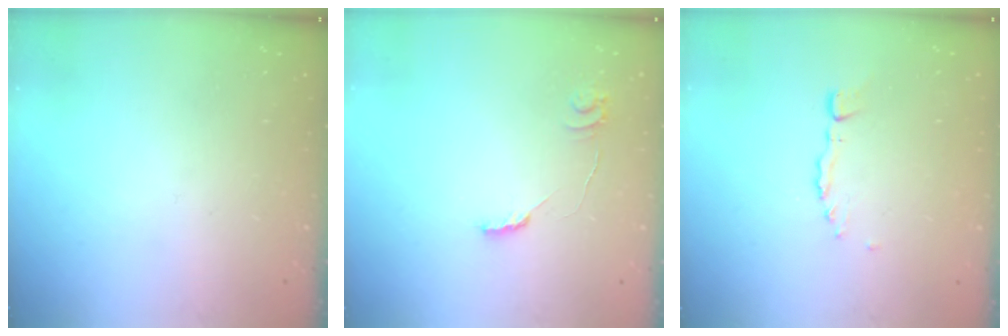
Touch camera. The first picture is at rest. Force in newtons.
{"total": 6.6, "press": 6.6, "slide": 0.5}
{"total": 0.0}